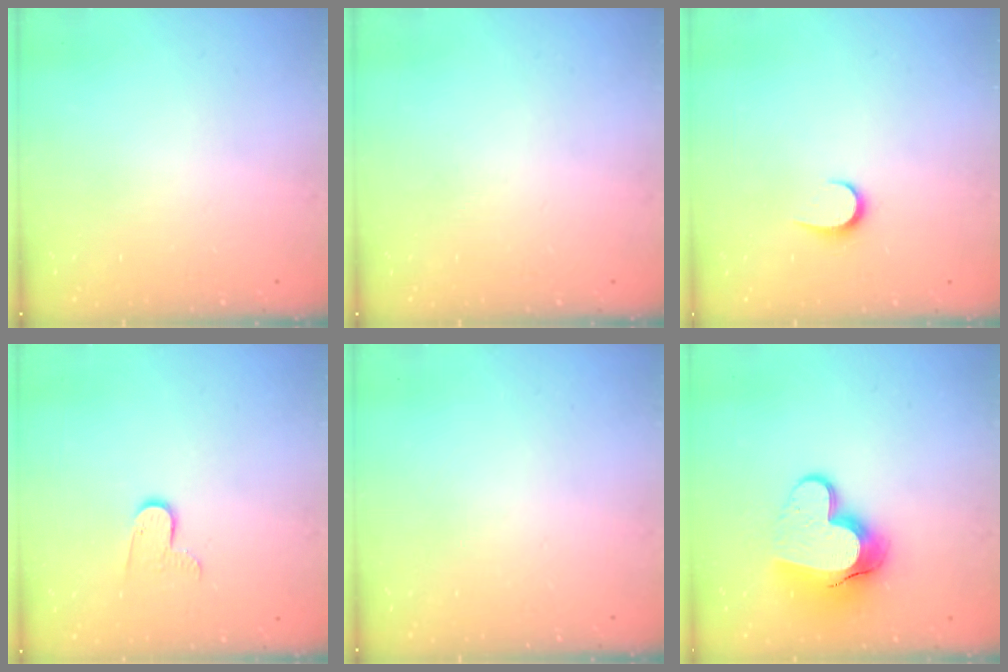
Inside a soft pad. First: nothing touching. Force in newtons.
{"total": 0.0}
{"total": 5.7, "press": 5.7, "slide": 0.6}
{"total": 7.6, "press": 7.6, "slide": 0.7}
{"total": 0.0}
{"total": 14.1, "press": 14.1, "slide": 1.1}